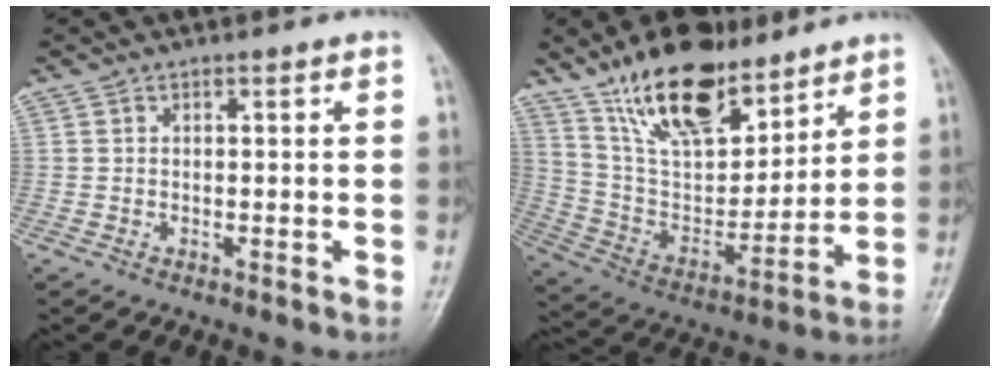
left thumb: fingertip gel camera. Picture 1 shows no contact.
{"total": 20.7, "force": [14.1, 9.2, 12.1], "torque": [-0.158, -0.068, 0.259]}